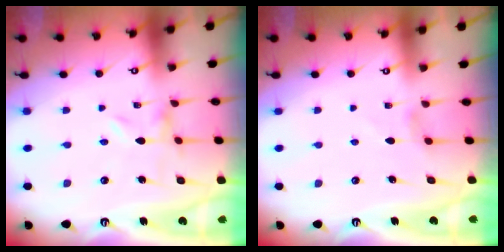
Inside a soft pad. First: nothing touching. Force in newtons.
{"total": 1.0, "press": 1.0, "slide": 0.3}